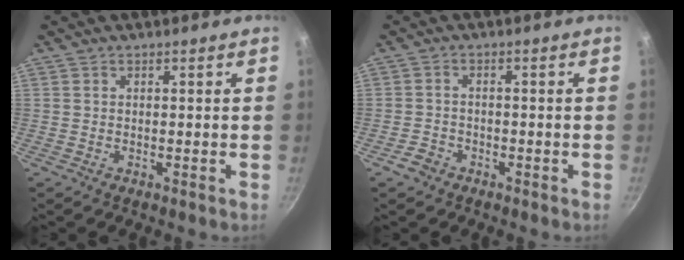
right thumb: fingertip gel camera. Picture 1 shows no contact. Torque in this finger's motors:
{"motor_torque": [-0.02, -0.11, 0.04, 0.34, 0.00]}